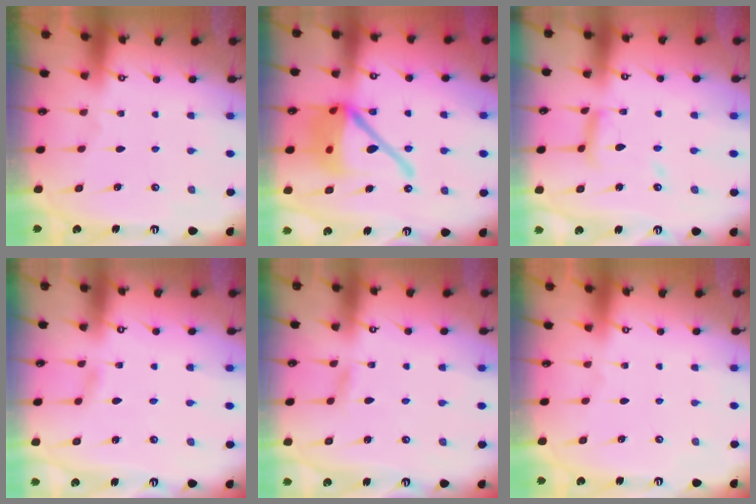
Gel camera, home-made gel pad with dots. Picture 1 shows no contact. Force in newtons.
{"total": 18.9, "press": 18.8, "slide": 2.3}
{"total": 10.3, "press": 10.3, "slide": 1.0}
{"total": 2.2, "press": 2.2, "slide": 0.3}
{"total": 3.2, "press": 3.2, "slide": 0.4}
{"total": 0.0}